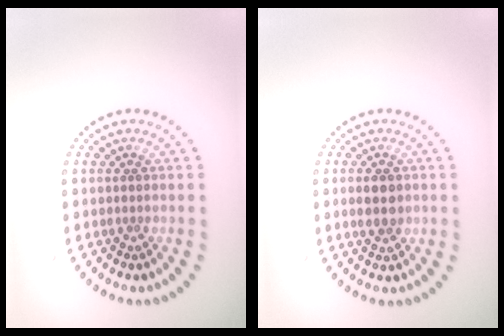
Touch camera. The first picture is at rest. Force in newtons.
{"total": 2.1, "press": 2.1, "slide": 0.2}